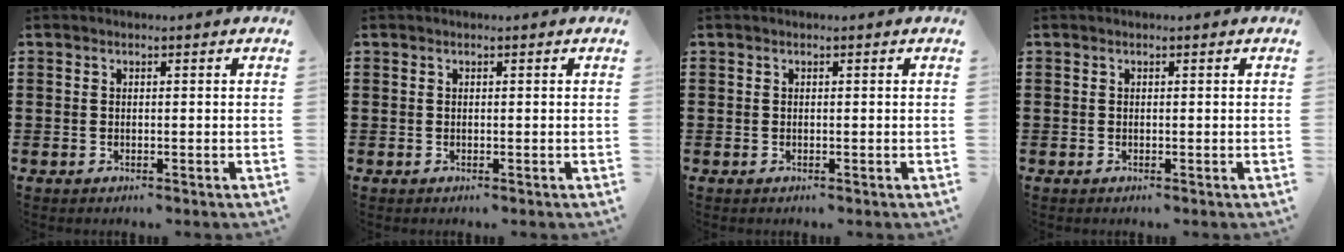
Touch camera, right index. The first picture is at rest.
{"total": 0.0}
{"total": 0.0}
{"total": 0.0}